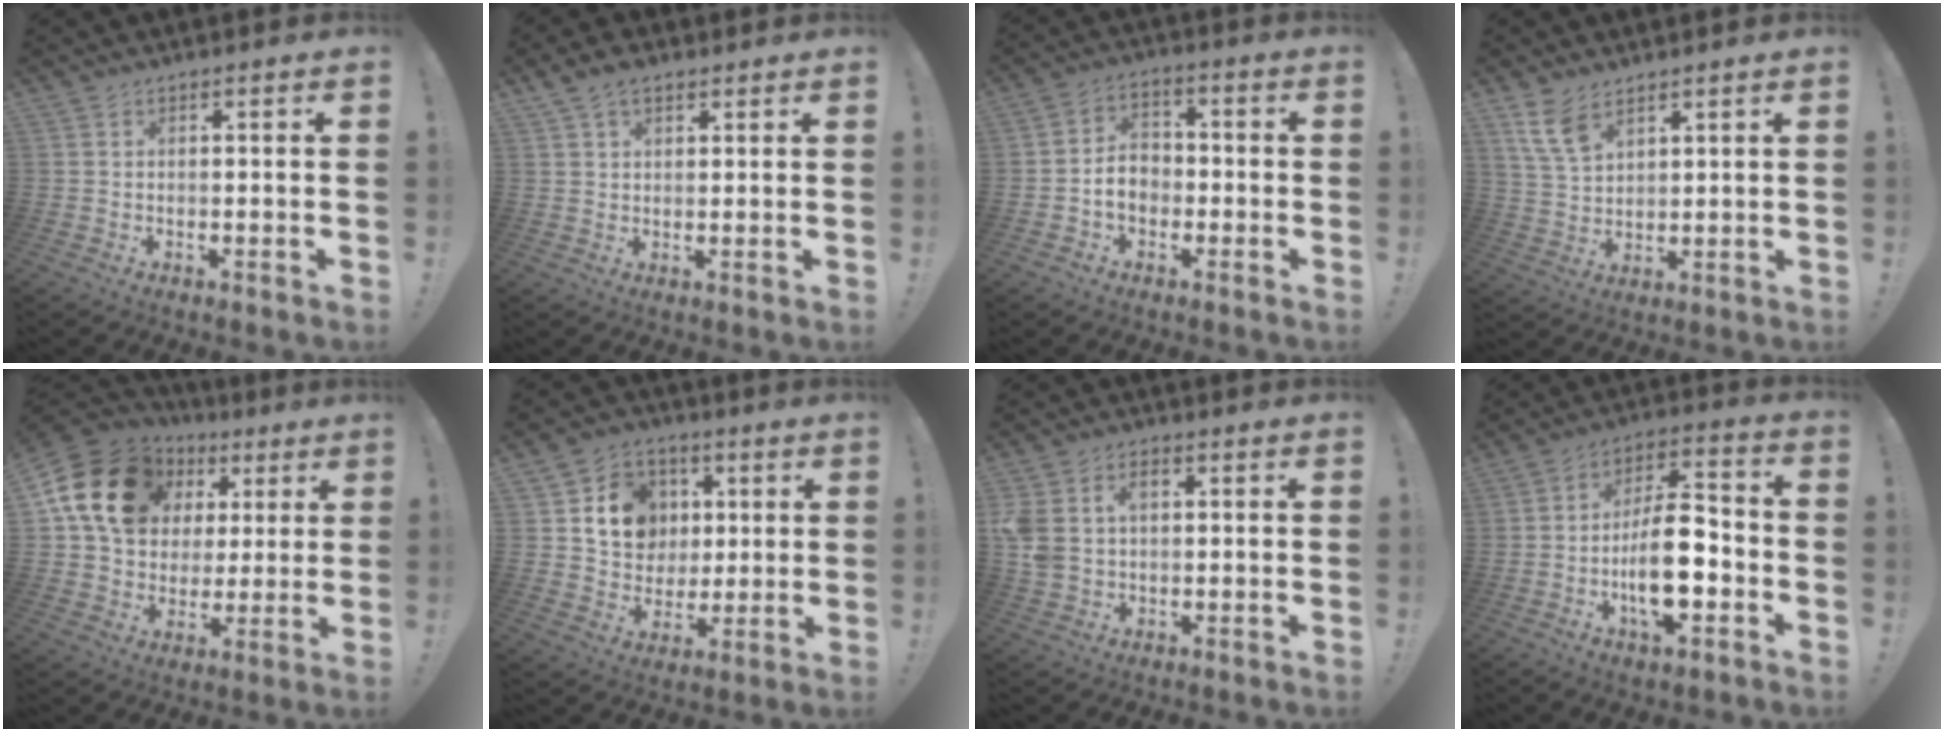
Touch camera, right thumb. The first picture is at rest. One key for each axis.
{"total": 5.1, "fx": 3.1, "fy": 3.0, "fz": 2.7, "tx": -0.045, "ty": -0.007, "tz": 0.060}
{"total": 7.6, "fx": -1.8, "fy": 5.8, "fz": 4.6, "tx": -0.078, "ty": 0.013, "tz": -0.031}
{"total": 8.1, "fx": 5.3, "fy": 4.1, "fz": 4.6, "tx": -0.085, "ty": -0.023, "tz": 0.103}
{"total": 21.5, "fx": 7.3, "fy": 15.9, "fz": 12.4, "tx": -0.207, "ty": -0.015, "tz": 0.153}
{"total": 13.7, "fx": 3.6, "fy": 11.9, "fz": 5.8, "tx": -0.083, "ty": -0.004, "tz": 0.081}
{"total": 7.8, "fx": 1.6, "fy": 5.9, "fz": 4.8, "tx": -0.103, "ty": 0.003, "tz": 0.028}
{"total": 16.1, "fx": -4.7, "fy": 6.9, "fz": 13.8, "tx": -0.246, "ty": 0.020, "tz": -0.077}